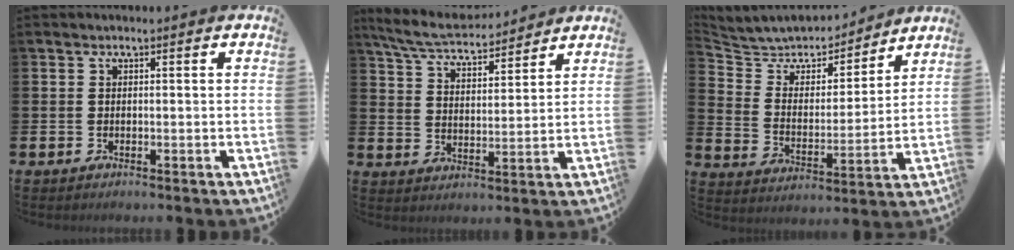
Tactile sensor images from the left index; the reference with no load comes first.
{"total": 6.2, "force": [5.8, 1.1, 1.8], "torque": [-0.061, -0.033, 0.103]}
{"total": 7.1, "force": [6.7, 2.3, 0.6], "torque": [-0.061, -0.053, 0.118]}